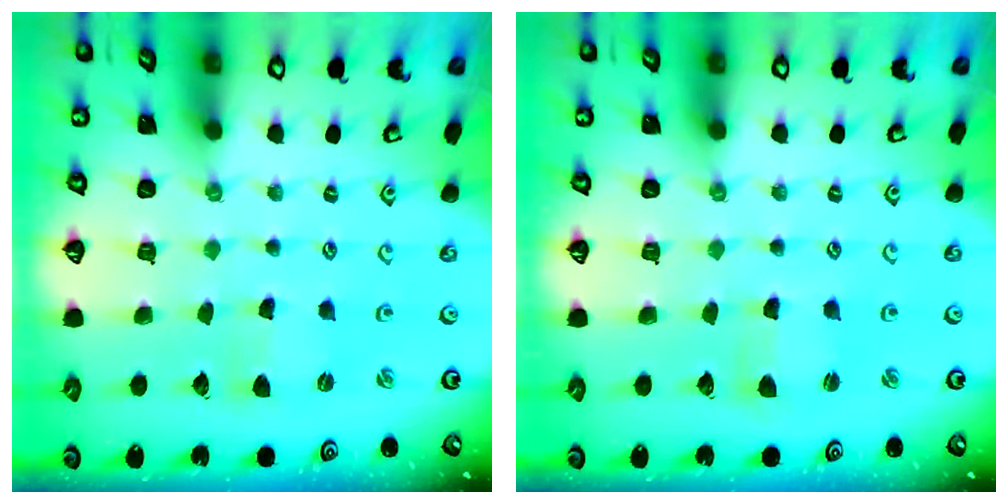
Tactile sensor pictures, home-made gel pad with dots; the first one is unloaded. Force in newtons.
{"total": 1.6, "press": 1.5, "slide": 0.3}